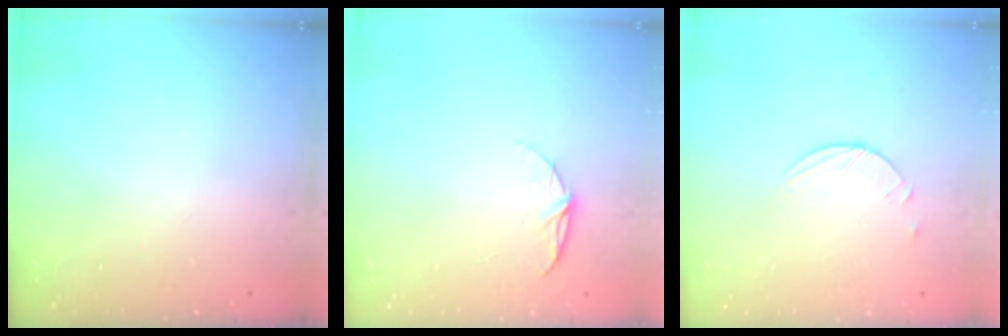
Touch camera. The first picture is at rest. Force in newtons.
{"total": 5.6, "press": 5.6, "slide": 0.5}
{"total": 2.9, "press": 2.8, "slide": 0.3}